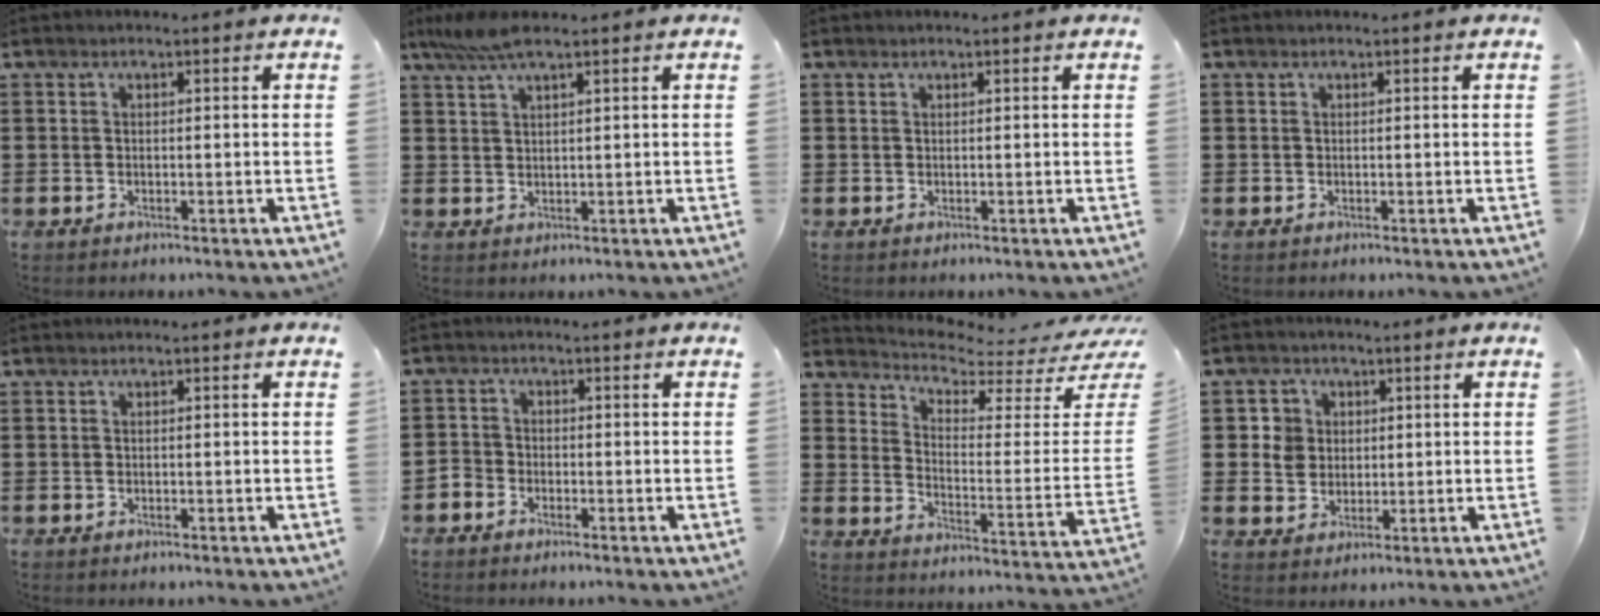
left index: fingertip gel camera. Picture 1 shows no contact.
{"total": 4.6, "force": [3.0, 0.8, 3.4], "torque": [-0.071, 0.001, 0.055]}
{"total": 0.0}
{"total": 0.0}
{"total": 0.0}
{"total": 2.0, "force": [-1.6, 1.2, 0.1], "torque": [-0.009, 0.003, -0.036]}
{"total": 3.7, "force": [3.5, 0.4, 1.2], "torque": [-0.041, -0.047, 0.051]}
{"total": 4.2, "force": [1.2, 4.0, 0.5], "torque": [-0.024, 0.010, 0.018]}